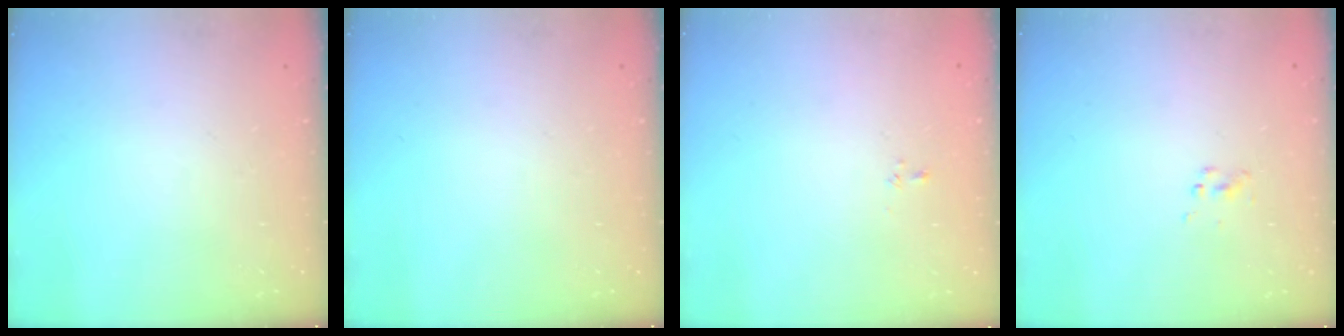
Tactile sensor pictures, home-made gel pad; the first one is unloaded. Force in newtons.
{"total": 0.0}
{"total": 2.2, "press": 2.0, "slide": 0.9}
{"total": 1.5, "press": 1.5, "slide": 0.1}